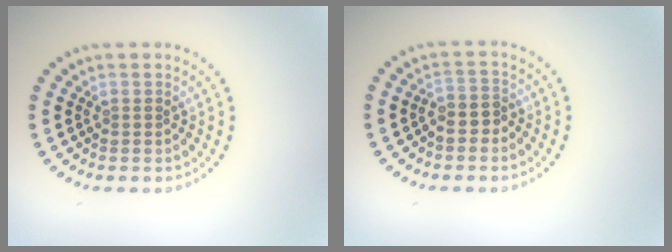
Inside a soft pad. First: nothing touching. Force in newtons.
{"total": 1.4, "press": 1.3, "slide": 0.7}